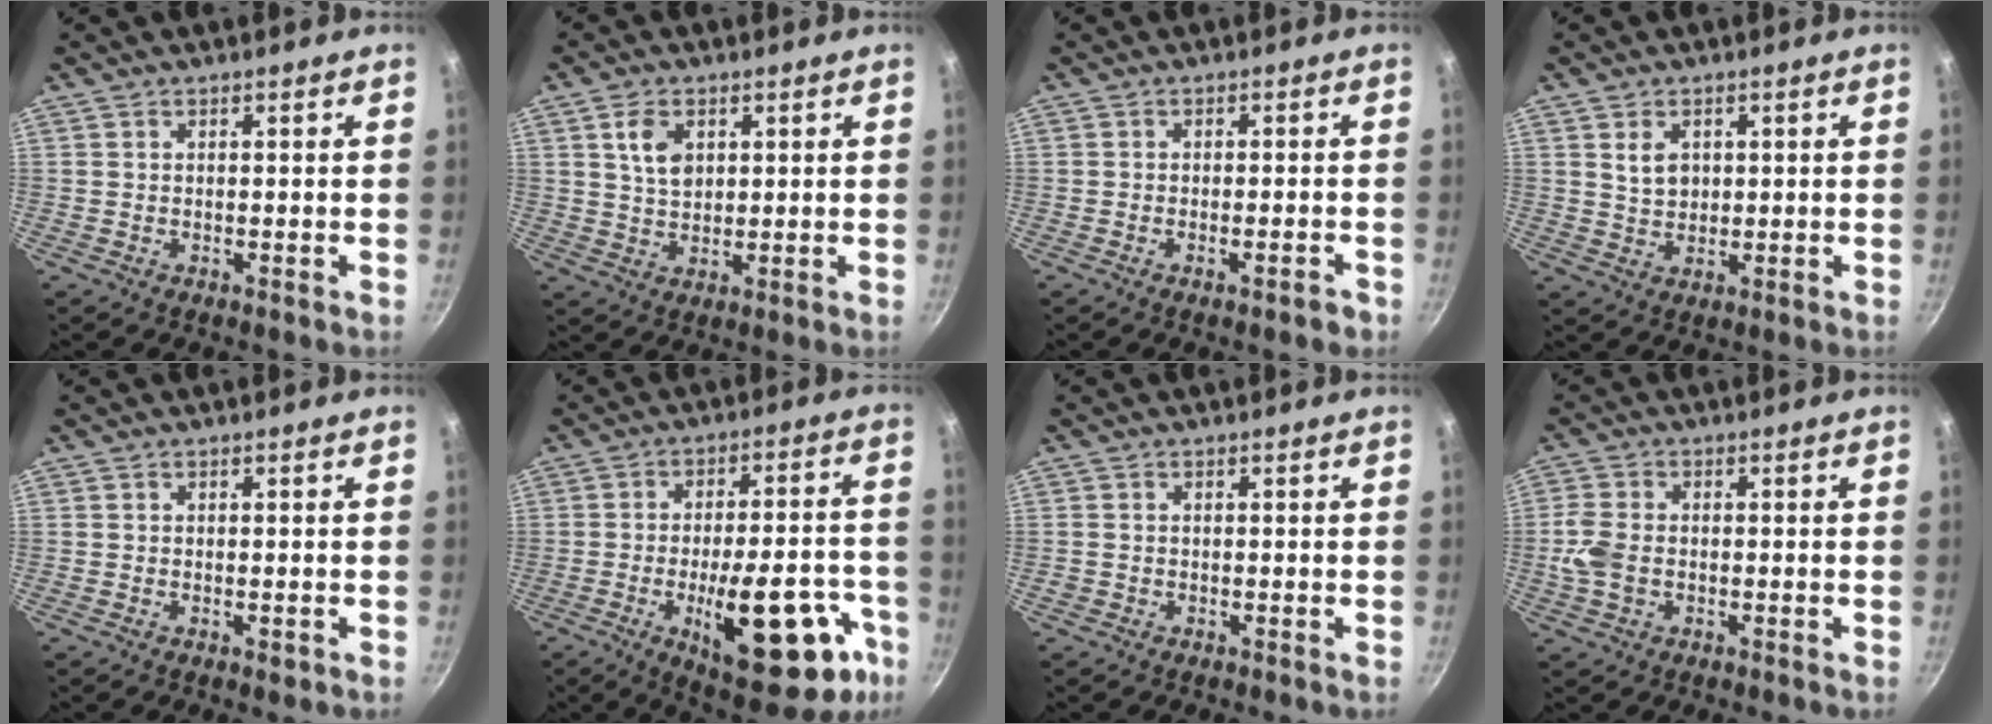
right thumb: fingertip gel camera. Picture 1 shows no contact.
{"total": 5.7, "force": [2.0, 3.8, 3.8], "torque": [-0.059, -0.009, 0.041]}
{"total": 2.7, "force": [-1.6, 0.7, 2.1], "torque": [-0.028, 0.014, -0.021]}
{"total": 4.3, "force": [1.3, 3.2, 2.5], "torque": [-0.030, -0.006, 0.027]}
{"total": 1.1, "force": [-0.4, 0.6, 0.8], "torque": [-0.013, 0.001, -0.007]}
{"total": 23.4, "force": [-9.3, 9.6, 19.2], "torque": [-0.213, 0.031, -0.116]}
{"total": 0.7, "force": [-0.2, 0.6, 0.2], "torque": [-0.003, 0.001, -0.003]}
{"total": 5.5, "force": [-0.8, 3.8, 3.9], "torque": [-0.085, 0.006, -0.020]}